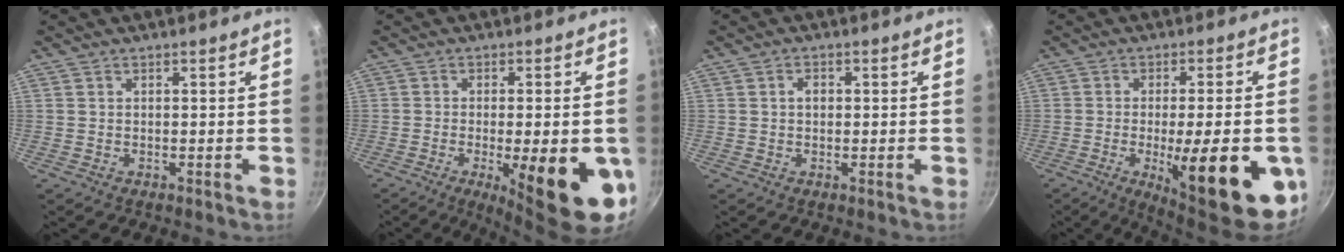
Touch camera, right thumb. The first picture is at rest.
{"total": 16.7, "force": [-5.1, 4.7, 15.2], "torque": [-0.185, 0.000, -0.060]}
{"total": 1.8, "force": [0.2, 1.3, 1.2], "torque": [-0.013, 0.004, 0.002]}
{"total": 20.7, "force": [-6.3, 5.8, 18.8], "torque": [-0.230, 0.003, -0.077]}